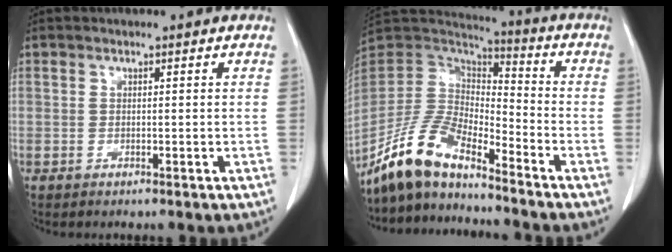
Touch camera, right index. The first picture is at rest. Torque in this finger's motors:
{"motor_torque": [0.56, -0.62, 0.43, 0.08]}